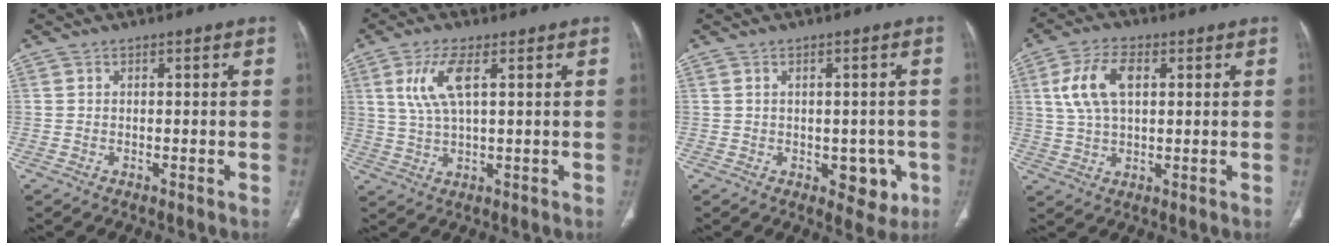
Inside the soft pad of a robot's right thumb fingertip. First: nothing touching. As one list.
[{"total": 7.3, "force": [2.5, 2.3, 6.5], "torque": [-0.151, -0.004, 0.056]}, {"total": 5.9, "force": [-1.7, 3.6, 4.3], "torque": [-0.022, 0.003, -0.014]}, {"total": 9.5, "force": [2.5, 5.2, 7.6], "torque": [-0.155, 0.009, 0.050]}]